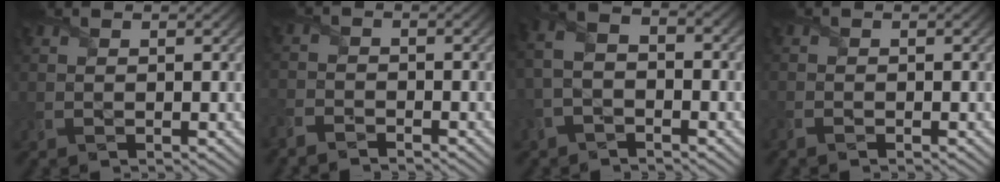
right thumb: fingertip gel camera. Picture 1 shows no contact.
{"total": 3.2, "force": [-3.1, 0.6, 0.5], "torque": [-0.016, -0.007, -0.076]}
{"total": 5.6, "force": [-1.7, 3.4, 4.1], "torque": [-0.101, 0.006, -0.046]}
{"total": 1.3, "force": [-1.1, 0.5, 0.5], "torque": [-0.014, -0.003, -0.025]}